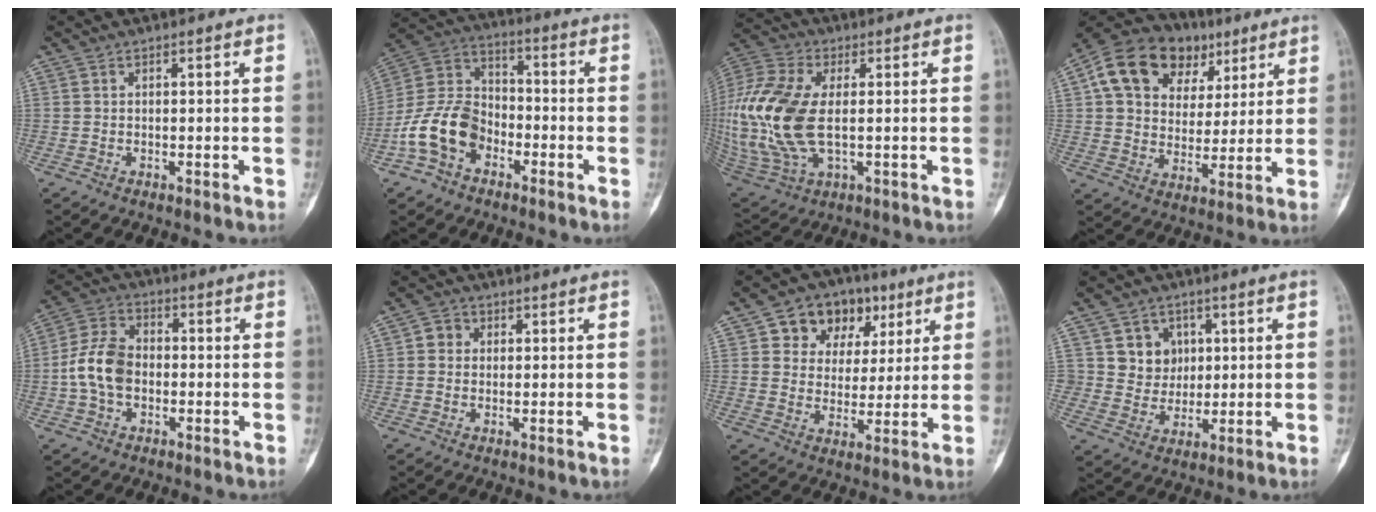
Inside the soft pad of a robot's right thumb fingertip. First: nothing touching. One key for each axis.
{"total": 13.0, "fx": -5.6, "fy": 9.1, "fz": 7.4, "tx": -0.135, "ty": 0.052, "tz": -0.116}
{"total": 22.9, "fx": 0.2, "fy": 12.8, "fz": 18.9, "tx": -0.460, "ty": -0.007, "tz": 0.013}
{"total": 19.4, "fx": 8.3, "fy": 14.0, "fz": 10.5, "tx": -0.149, "ty": 0.010, "tz": 0.139}
{"total": 9.8, "fx": -1.4, "fy": 6.9, "fz": 6.9, "tx": -0.126, "ty": 0.026, "tz": -0.036}
{"total": 2.8, "fx": 0.6, "fy": 2.6, "fz": 1.0, "tx": -0.001, "ty": 0.003, "tz": 0.005}
{"total": 12.9, "fx": 5.8, "fy": 9.8, "fz": 6.1, "tx": -0.049, "ty": -0.005, "tz": 0.092}
{"total": 7.5, "fx": 2.4, "fy": 6.9, "fz": 1.7, "tx": 0.013, "ty": -0.005, "tz": 0.043}